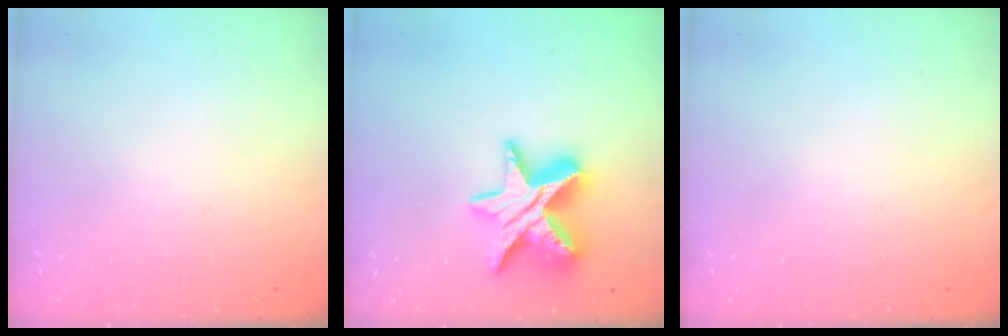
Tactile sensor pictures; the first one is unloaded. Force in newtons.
{"total": 15.0, "press": 14.9, "slide": 1.0}
{"total": 0.0}